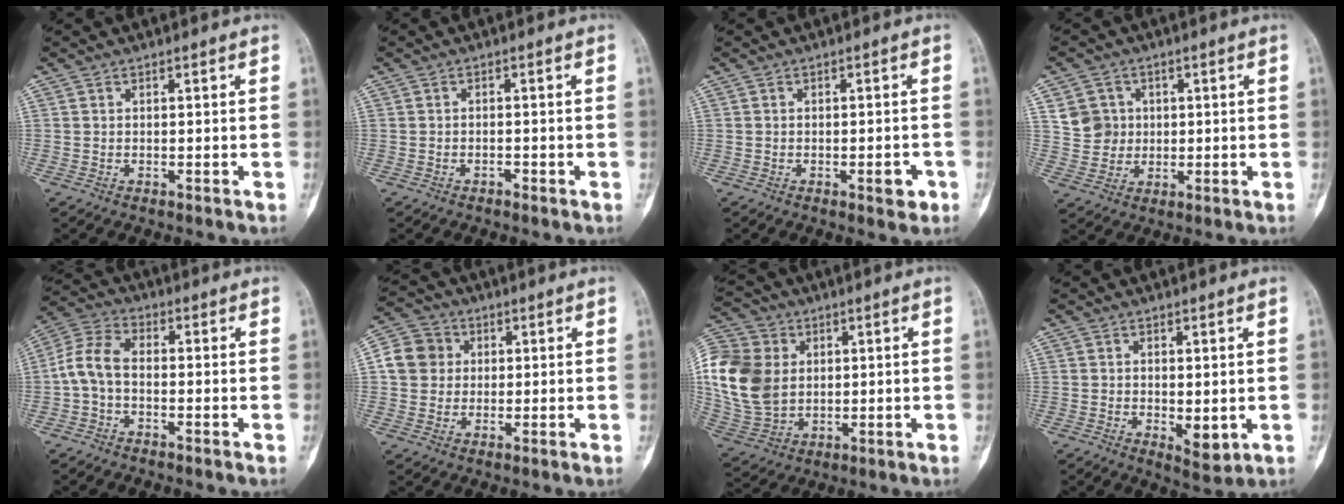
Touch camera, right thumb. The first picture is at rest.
{"total": 1.0, "force": [-0.7, 0.6, 0.4], "torque": [-0.008, 0.003, -0.011]}
{"total": 3.2, "force": [-1.4, 1.3, 2.5], "torque": [-0.025, 0.007, -0.013]}
{"total": 6.7, "force": [1.8, 6.3, 1.4], "torque": [0.004, -0.004, 0.035]}
{"total": 6.9, "force": [-1.1, 4.2, 5.4], "torque": [-0.112, 0.023, -0.035]}
{"total": 8.1, "force": [1.2, 7.5, 2.9], "torque": [-0.037, 0.009, 0.012]}
{"total": 19.1, "force": [3.0, 14.9, 11.5], "torque": [-0.245, 0.000, 0.067]}
{"total": 4.5, "force": [-0.5, 2.3, 3.9], "torque": [-0.047, -0.014, 0.002]}